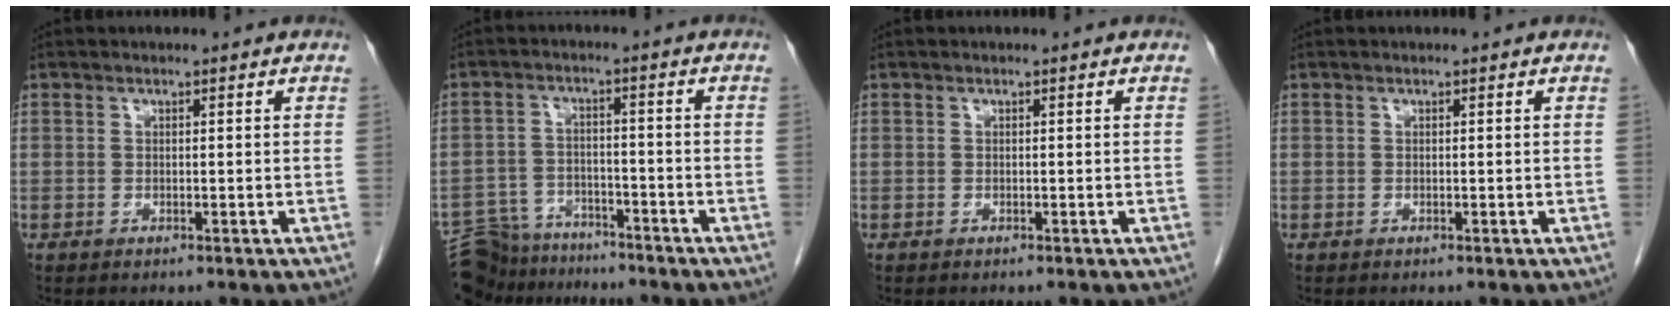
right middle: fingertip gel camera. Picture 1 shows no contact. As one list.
[{"total": 10.3, "force": [-9.4, 4.0, 1.3], "torque": [-0.030, 0.012, -0.149]}, {"total": 0.0}, {"total": 0.0}]